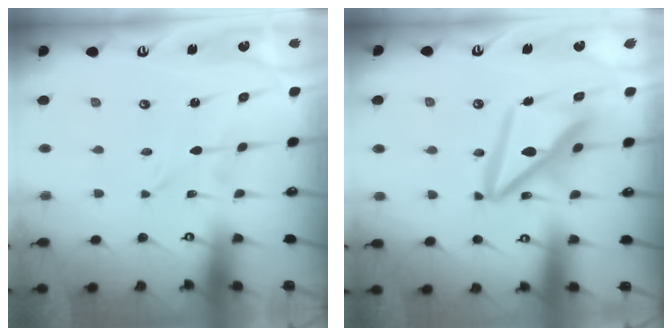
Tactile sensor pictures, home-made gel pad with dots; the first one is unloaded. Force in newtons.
{"total": 14.6, "press": 14.5, "slide": 1.8}